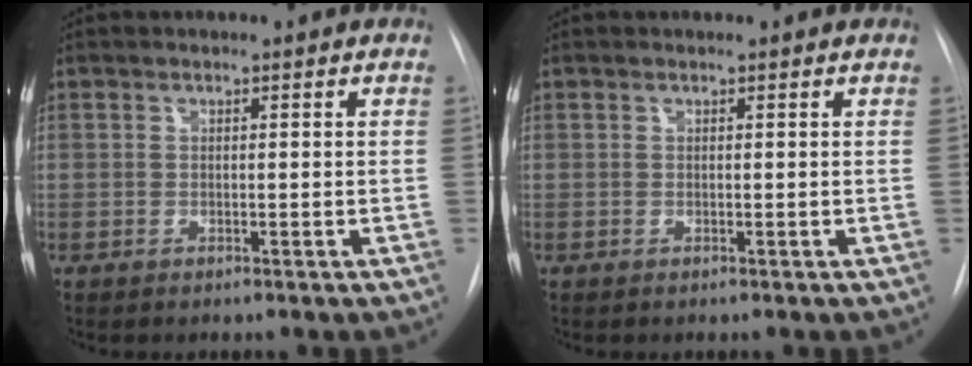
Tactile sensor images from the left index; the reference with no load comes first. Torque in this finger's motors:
{"motor_torque": [0.00, 0.00, 0.03, -0.01]}